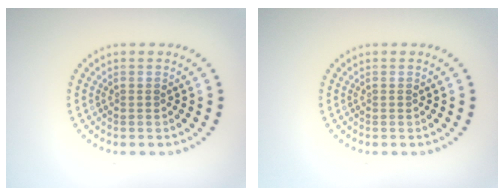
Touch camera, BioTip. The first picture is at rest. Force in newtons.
{"total": 0.0}